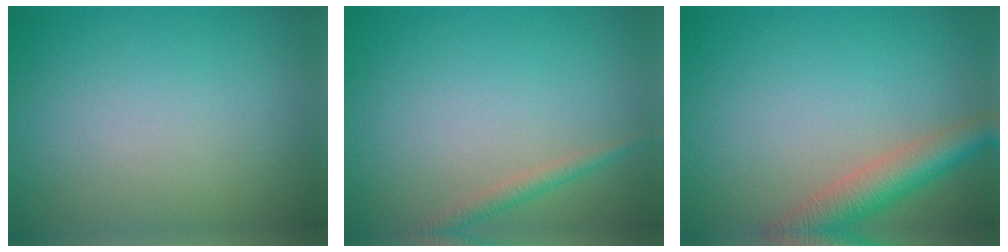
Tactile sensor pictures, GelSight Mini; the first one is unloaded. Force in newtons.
{"total": 1.5, "press": 1.5, "slide": 0.0}
{"total": 4.5, "press": 4.5, "slide": 0.2}